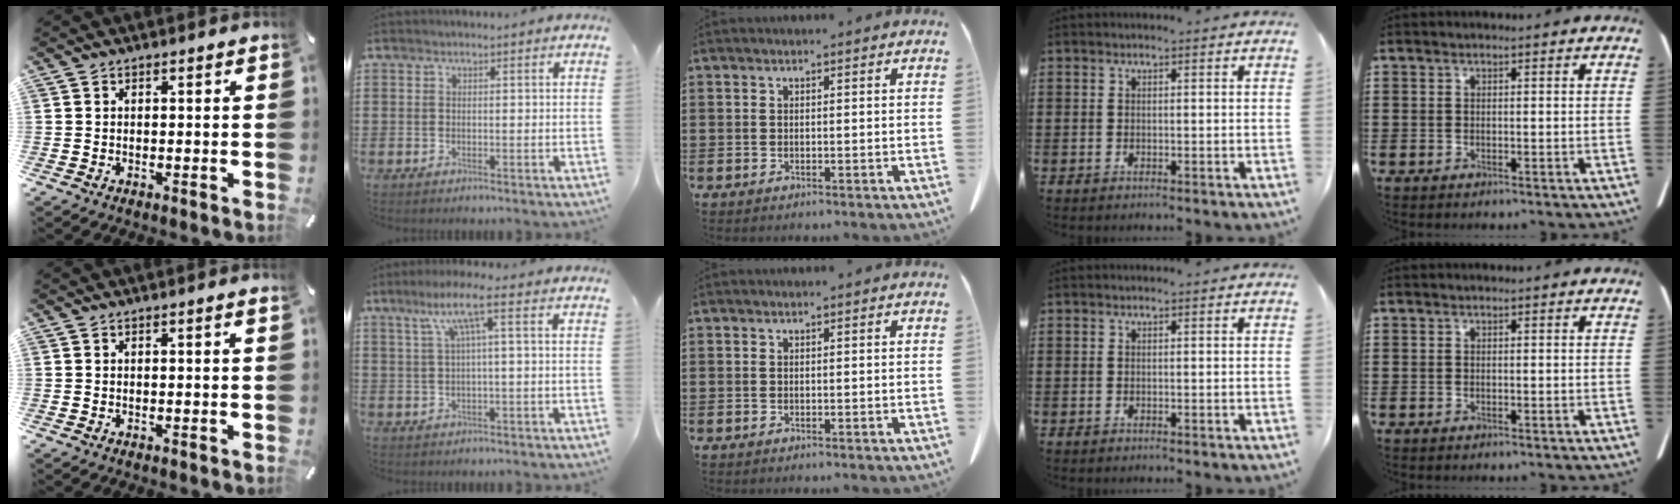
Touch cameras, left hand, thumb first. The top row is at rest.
{"thumb": {"total": 0.6, "force": [0.2, 0.0, 0.6], "torque": [-0.009, 0.000, 0.003]}, "index": {"total": 6.5, "force": [1.7, 0.2, 6.3], "torque": [-0.126, 0.004, 0.021]}}